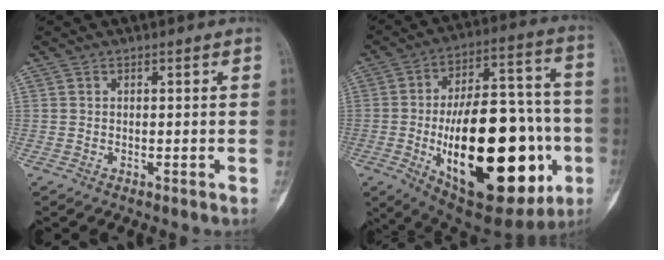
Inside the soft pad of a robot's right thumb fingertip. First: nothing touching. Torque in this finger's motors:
{"motor_torque": [1.23, 3.78, 2.77, 0.00, 0.28]}